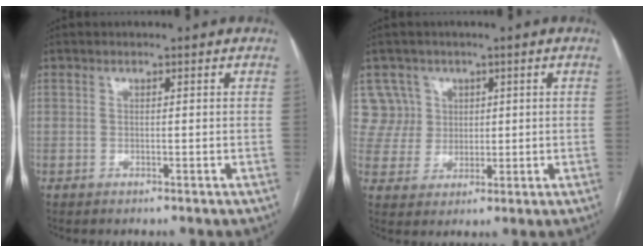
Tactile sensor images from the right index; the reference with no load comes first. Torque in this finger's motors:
{"motor_torque": [-0.31, 0.34, -0.04, -0.05]}